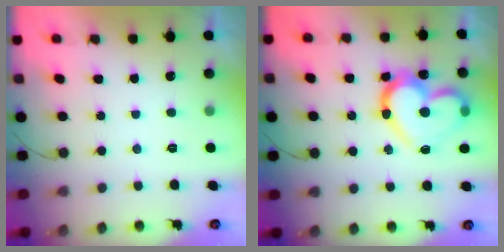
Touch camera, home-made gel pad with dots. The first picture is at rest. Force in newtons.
{"total": 20.6, "press": 20.6, "slide": 1.9}